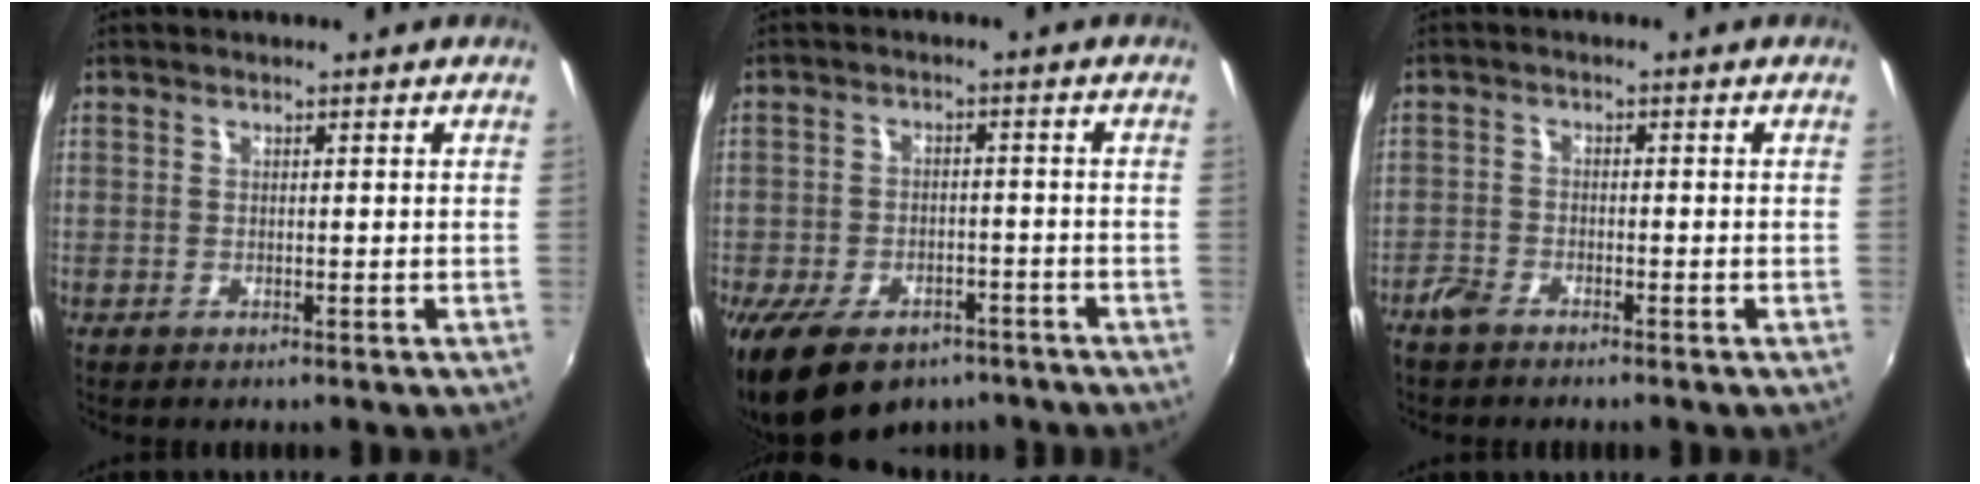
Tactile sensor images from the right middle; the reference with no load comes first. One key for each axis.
{"total": 16.1, "fx": -10.4, "fy": 8.9, "fz": 8.4, "tx": -0.191, "ty": -0.023, "tz": -0.161}
{"total": 3.2, "fx": -2.8, "fy": 1.0, "fz": 1.0, "tx": -0.034, "ty": -0.004, "tz": -0.060}